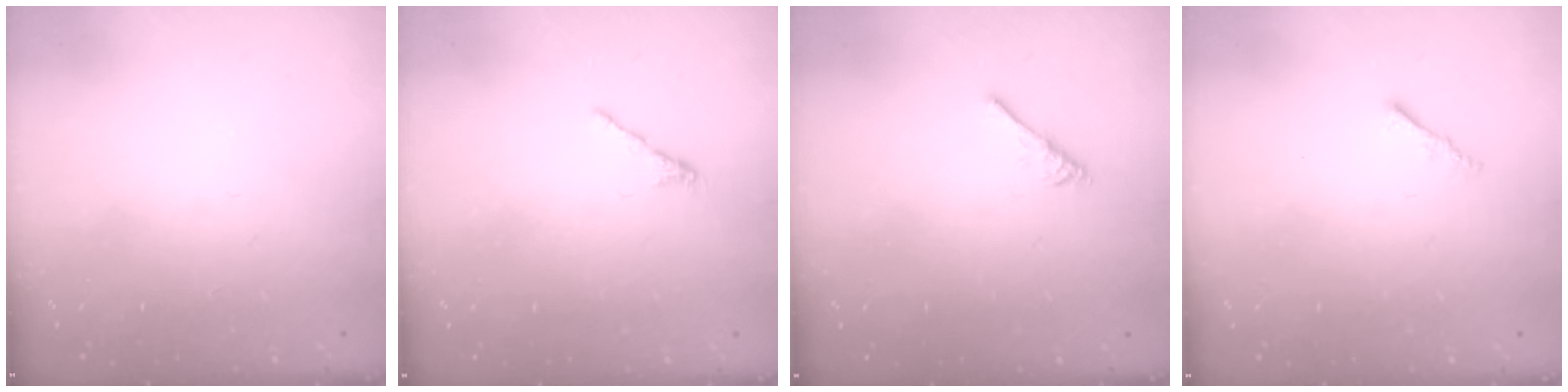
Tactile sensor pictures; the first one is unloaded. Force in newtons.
{"total": 1.7, "press": 1.6, "slide": 0.5}
{"total": 2.9, "press": 2.9, "slide": 0.5}
{"total": 1.0, "press": 1.0, "slide": 0.4}